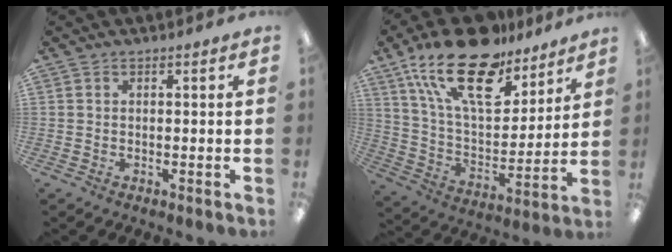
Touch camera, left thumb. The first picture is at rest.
{"total": 23.0, "force": [15.3, 10.2, 13.8], "torque": [-0.267, -0.088, 0.266]}